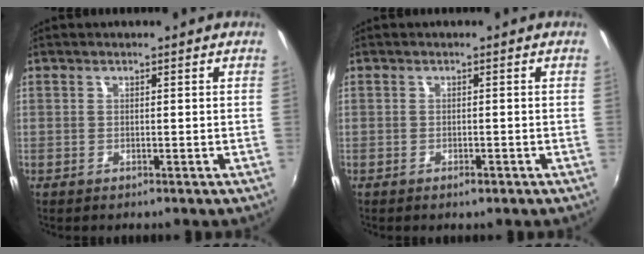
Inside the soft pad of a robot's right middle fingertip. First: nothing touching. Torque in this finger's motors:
{"motor_torque": [0.90, -1.23, 0.34, 0.04]}